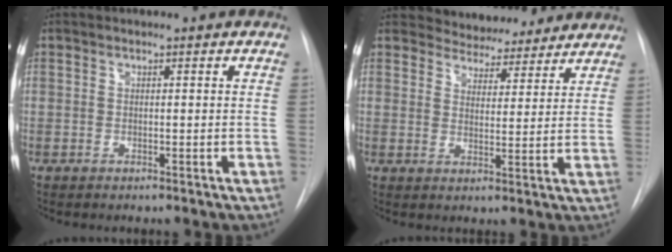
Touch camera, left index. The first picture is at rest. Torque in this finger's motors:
{"motor_torque": [0.04, -1.33, 0.24, 0.06]}